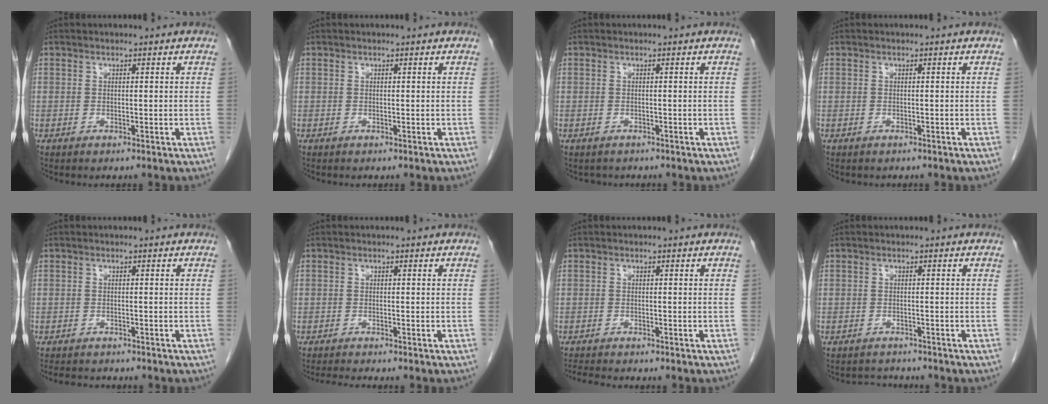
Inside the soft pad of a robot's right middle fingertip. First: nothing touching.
{"total": 0.0}
{"total": 1.3, "force": [-1.1, 0.8, 0.0], "torque": [-0.007, 0.000, -0.015]}
{"total": 0.6, "force": [-0.5, 0.3, 0.0], "torque": [-0.009, 0.001, -0.008]}
{"total": 4.6, "force": [-4.1, 1.5, 1.4], "torque": [-0.020, -0.007, -0.058]}
{"total": 2.0, "force": [-1.8, -0.6, 0.6], "torque": [-0.015, -0.010, -0.034]}
{"total": 2.7, "force": [-2.6, 0.1, 0.9], "torque": [-0.017, -0.012, -0.043]}
{"total": 2.2, "force": [-2.0, 0.6, -0.7], "torque": [0.008, -0.006, -0.033]}